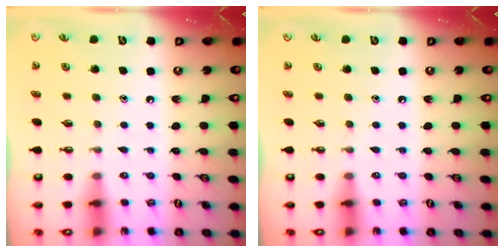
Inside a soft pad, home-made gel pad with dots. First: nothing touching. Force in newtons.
{"total": 0.0}